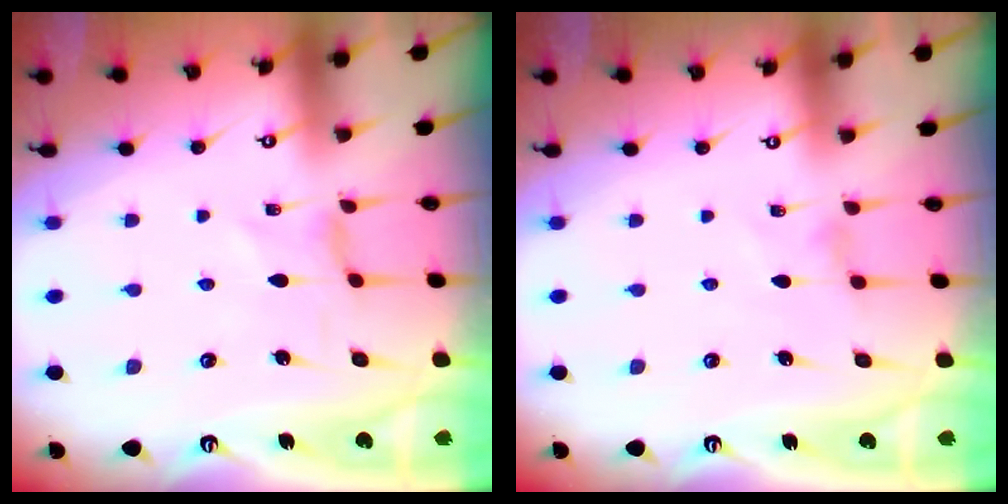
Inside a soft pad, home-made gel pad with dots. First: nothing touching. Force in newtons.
{"total": 0.9, "press": 0.8, "slide": 0.2}